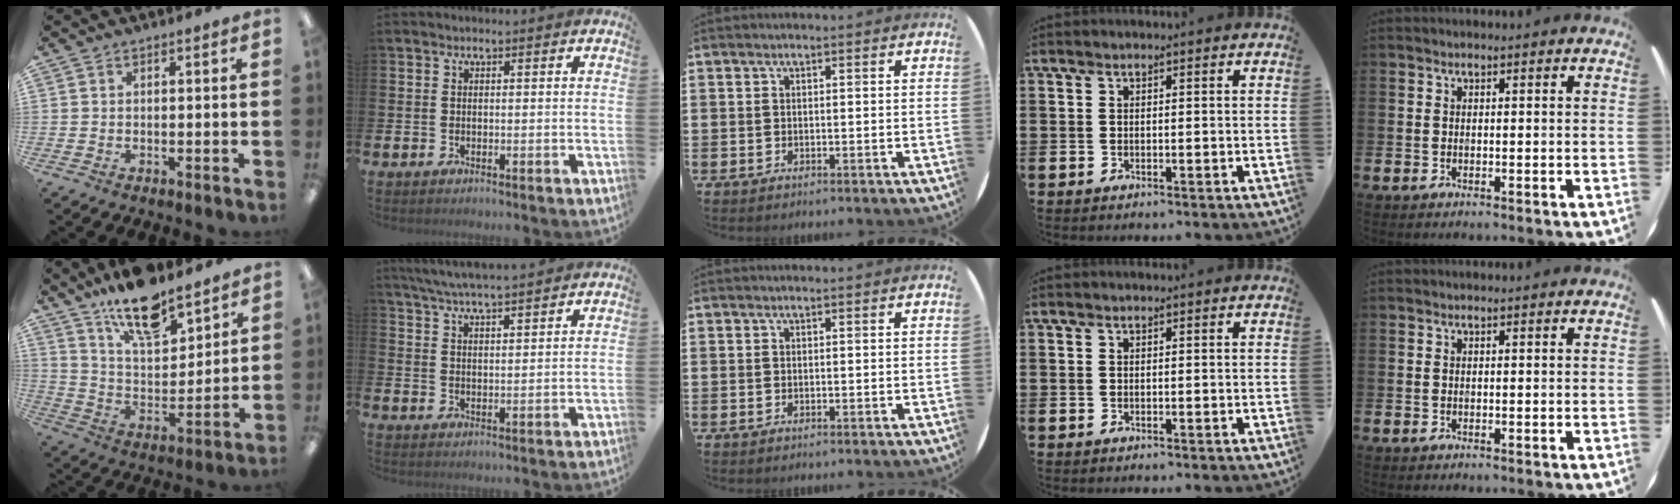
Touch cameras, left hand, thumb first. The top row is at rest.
{"thumb": {"total": 16.2, "force": [12.9, 5.7, 8.0], "torque": [-0.137, -0.078, 0.225]}, "index": {"total": 5.4, "force": [5.2, 0.0, 1.3], "torque": [-0.042, -0.021, 0.094]}}